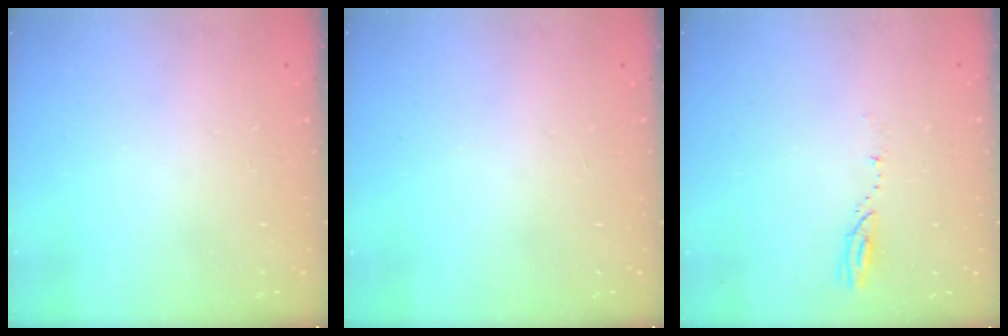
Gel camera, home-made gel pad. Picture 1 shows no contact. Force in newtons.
{"total": 0.0}
{"total": 3.2, "press": 3.2, "slide": 0.4}